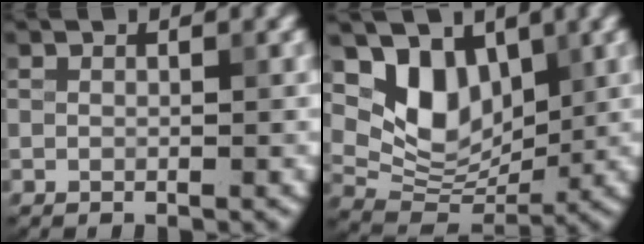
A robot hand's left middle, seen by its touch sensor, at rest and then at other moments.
{"total": 6.4, "force": [2.6, 4.3, 3.9], "torque": [-0.075, -0.016, 0.044]}